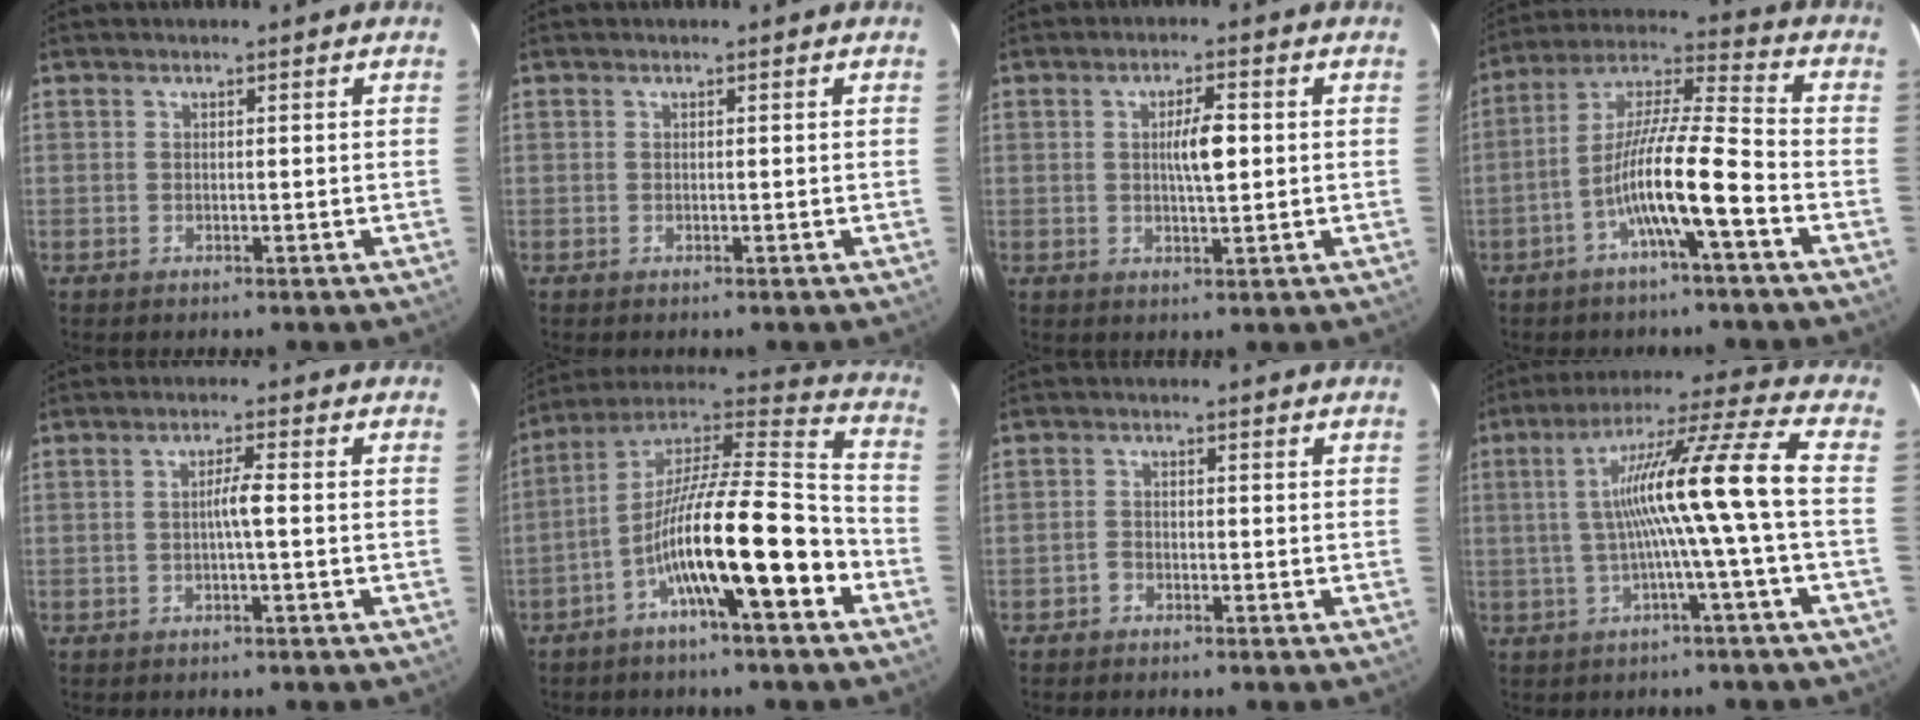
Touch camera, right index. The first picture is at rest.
{"total": 0.0}
{"total": 4.5, "force": [0.4, 0.7, 4.4], "torque": [-0.075, 0.004, 0.007]}
{"total": 12.3, "force": [-4.9, 0.2, 11.3], "torque": [-0.213, 0.016, -0.092]}
{"total": 2.5, "force": [-0.3, -0.2, 2.4], "torque": [-0.041, 0.001, -0.005]}
{"total": 17.8, "force": [-7.0, 1.8, 16.2], "torque": [-0.279, 0.014, -0.121]}
{"total": 1.2, "force": [-0.9, 0.8, 0.3], "torque": [-0.005, 0.004, -0.017]}
{"total": 13.0, "force": [-0.6, -2.2, 12.8], "torque": [-0.212, 0.020, -0.011]}